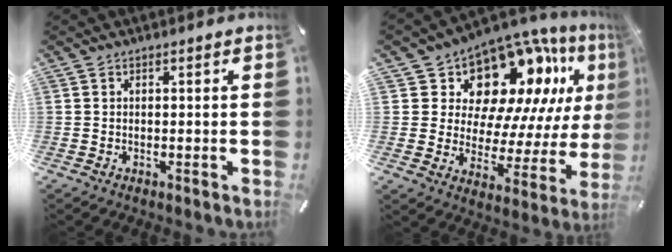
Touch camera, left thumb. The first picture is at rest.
{"total": 13.9, "force": [8.9, 9.2, 5.5], "torque": [-0.076, -0.099, 0.156]}